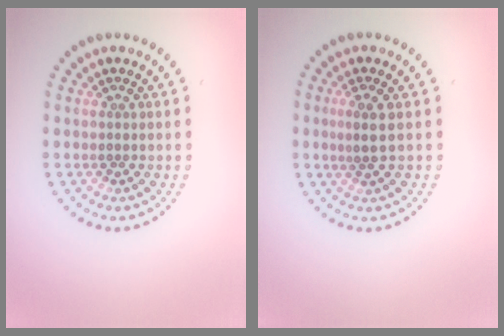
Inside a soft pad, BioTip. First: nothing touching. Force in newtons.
{"total": 1.8, "press": 1.6, "slide": 0.9}